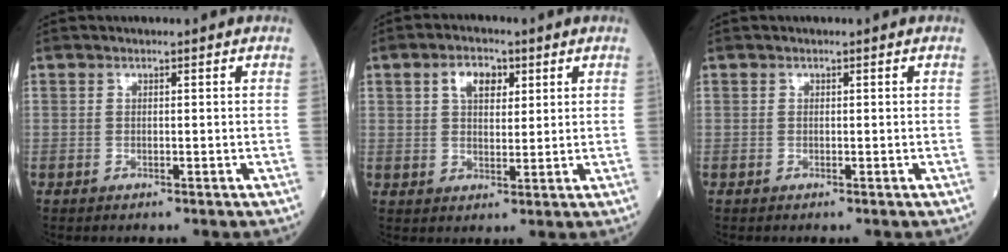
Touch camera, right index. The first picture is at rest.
{"total": 5.2, "force": [2.3, 2.9, 3.6], "torque": [-0.069, 0.011, 0.040]}
{"total": 0.0}